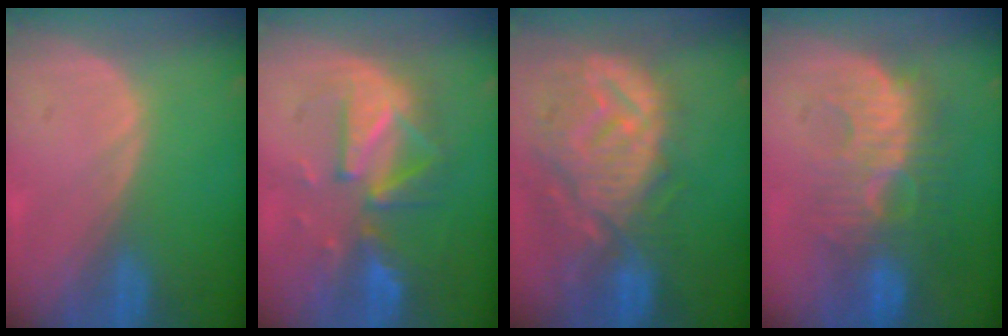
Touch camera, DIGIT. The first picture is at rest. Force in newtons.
{"total": 9.0, "press": 8.8, "slide": 1.7}
{"total": 12.6, "press": 11.2, "slide": 5.8}
{"total": 9.4, "press": 9.2, "slide": 2.0}